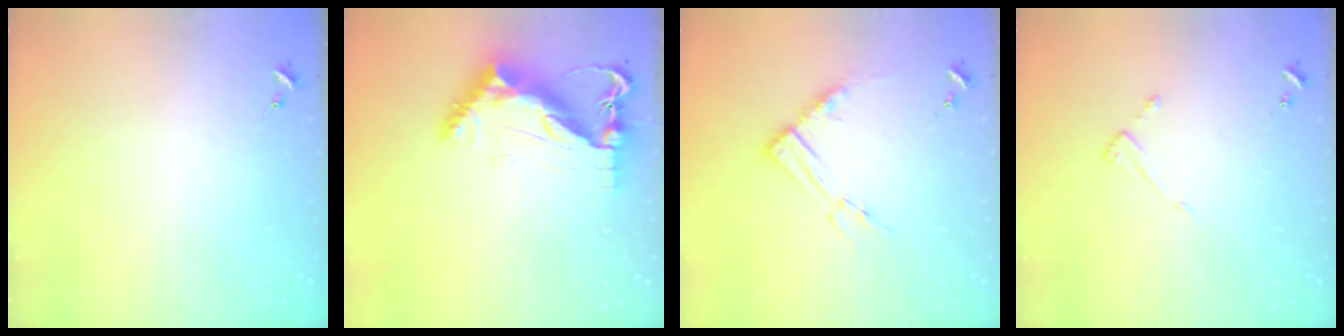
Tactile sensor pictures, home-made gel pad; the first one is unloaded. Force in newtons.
{"total": 11.9, "press": 11.9, "slide": 1.0}
{"total": 10.3, "press": 10.2, "slide": 1.0}
{"total": 4.1, "press": 4.0, "slide": 0.4}